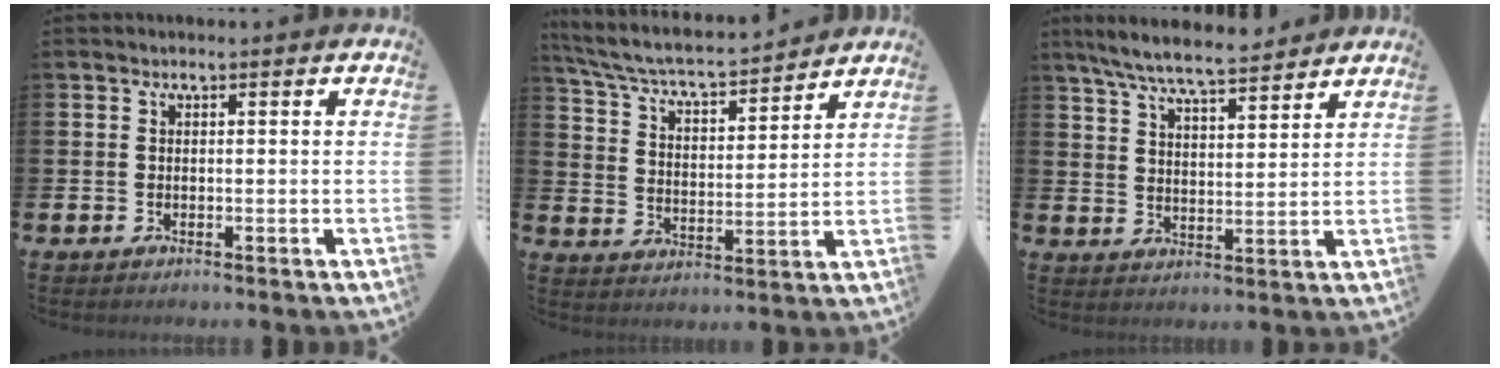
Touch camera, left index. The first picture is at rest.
{"total": 6.3, "force": [6.0, 0.9, 2.0], "torque": [-0.073, -0.044, 0.099]}
{"total": 7.5, "force": [7.0, 0.6, 2.5], "torque": [-0.076, -0.032, 0.127]}